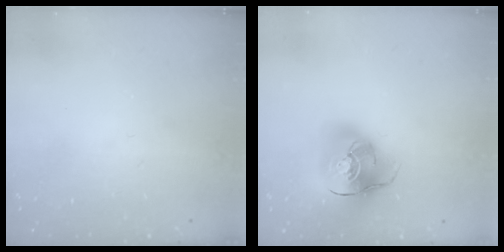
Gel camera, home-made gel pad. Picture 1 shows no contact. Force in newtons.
{"total": 16.3, "press": 16.1, "slide": 2.8}